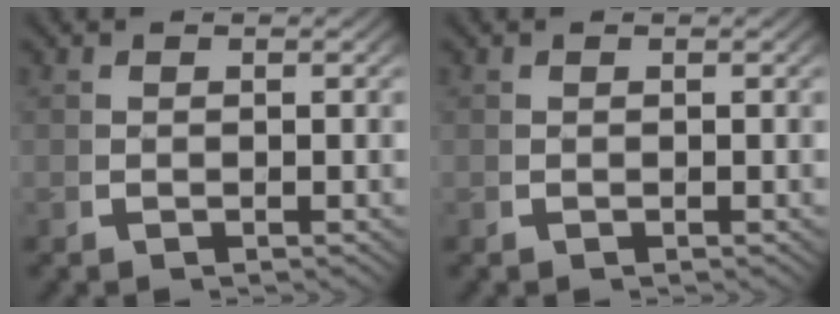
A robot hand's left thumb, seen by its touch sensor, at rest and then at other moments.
{"total": 0.0}